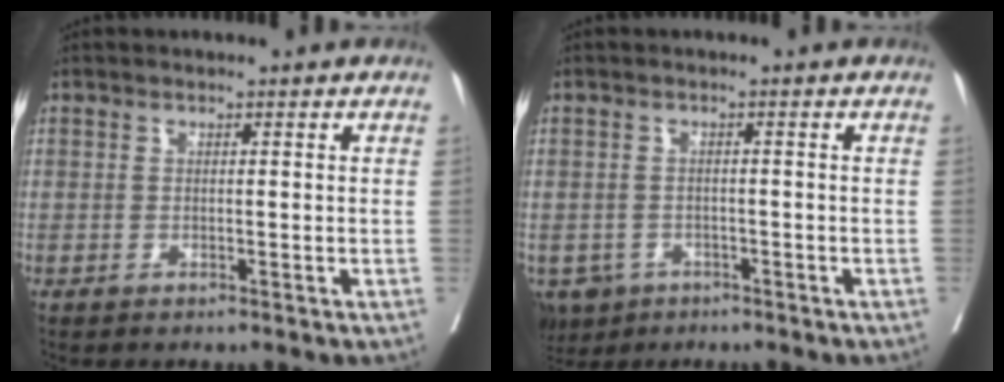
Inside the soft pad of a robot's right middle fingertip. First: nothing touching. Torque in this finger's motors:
{"motor_torque": [0.80, -0.78, 0.26, 0.08]}